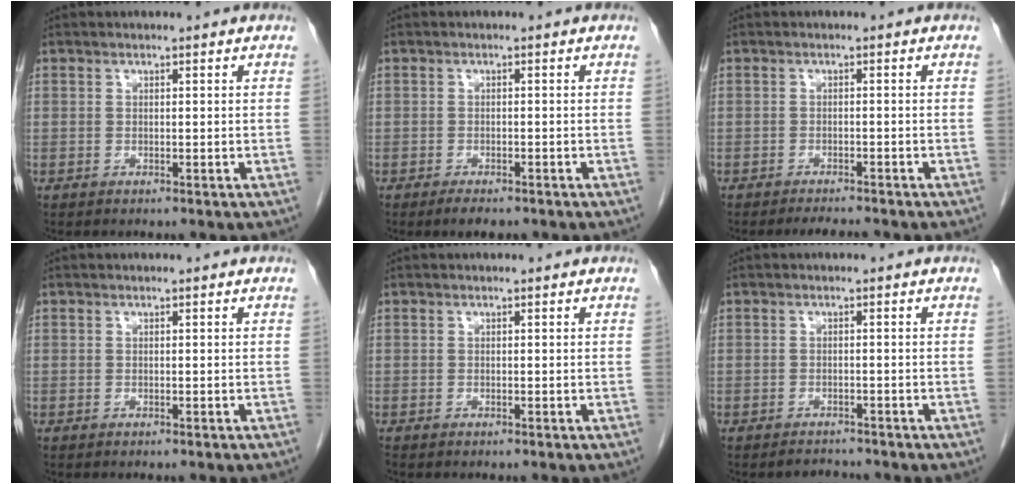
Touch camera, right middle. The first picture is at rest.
{"total": 2.5, "force": [-1.9, 0.8, 1.4], "torque": [-0.026, -0.004, -0.025]}
{"total": 3.3, "force": [-3.1, 0.1, 1.2], "torque": [-0.019, -0.010, -0.045]}
{"total": 0.0}
{"total": 0.0}
{"total": 1.7, "force": [-1.6, 0.2, -0.2], "torque": [0.001, -0.007, -0.022]}